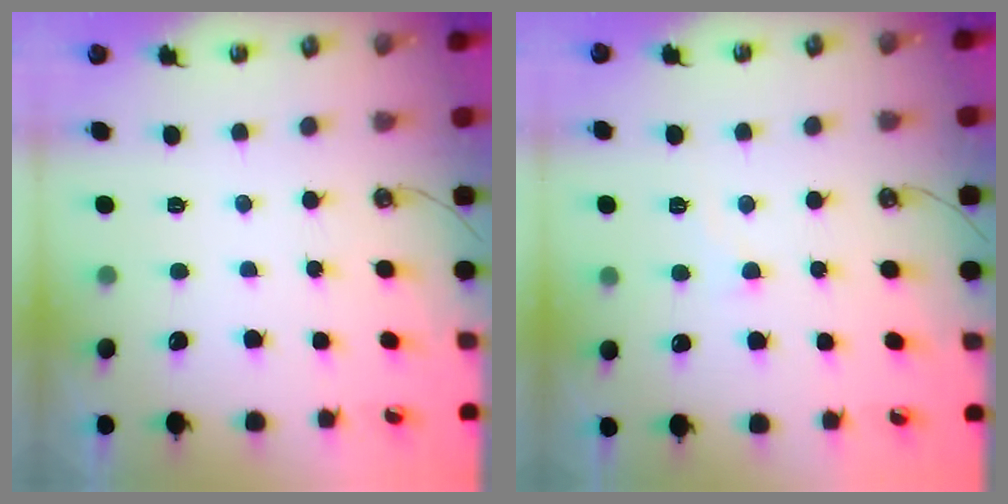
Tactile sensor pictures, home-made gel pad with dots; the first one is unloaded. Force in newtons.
{"total": 4.5, "press": 4.5, "slide": 0.5}